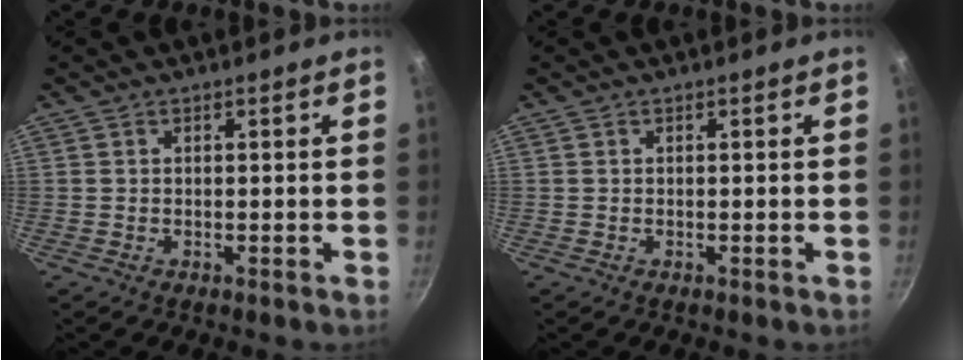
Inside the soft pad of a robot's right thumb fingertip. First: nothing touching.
{"total": 0.0}